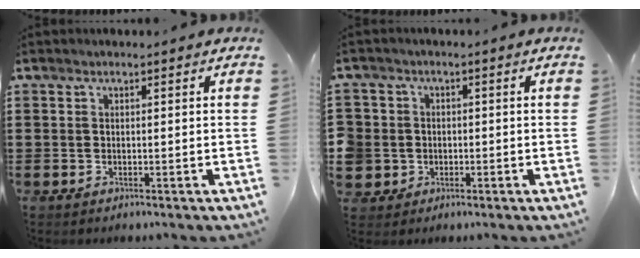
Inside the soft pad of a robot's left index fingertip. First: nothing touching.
{"total": 3.8, "force": [-0.6, 3.8, 0.2], "torque": [-0.036, 0.004, -0.020]}